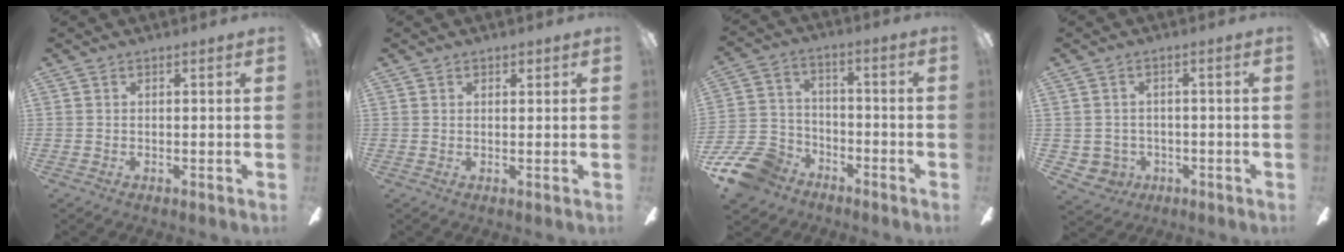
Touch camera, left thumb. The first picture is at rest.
{"total": 1.3, "force": [0.7, 1.0, 0.4], "torque": [0.008, -0.003, 0.009]}
{"total": 12.6, "force": [-8.4, 8.0, 4.8], "torque": [-0.110, 0.054, -0.151]}
{"total": 3.8, "force": [-0.5, 3.7, 0.3], "torque": [-0.023, 0.003, -0.010]}